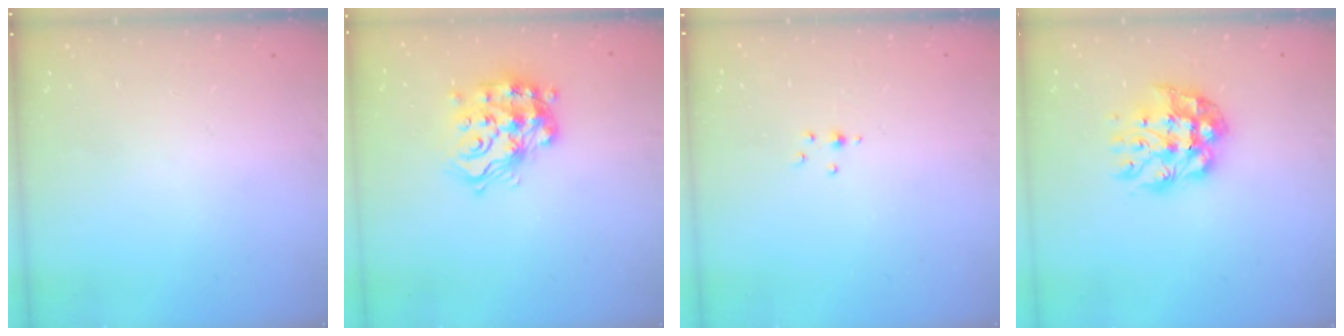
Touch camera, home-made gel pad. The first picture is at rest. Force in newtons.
{"total": 20.8, "press": 20.8, "slide": 1.4}
{"total": 2.8, "press": 2.4, "slide": 1.5}
{"total": 11.8, "press": 11.8, "slide": 1.1}